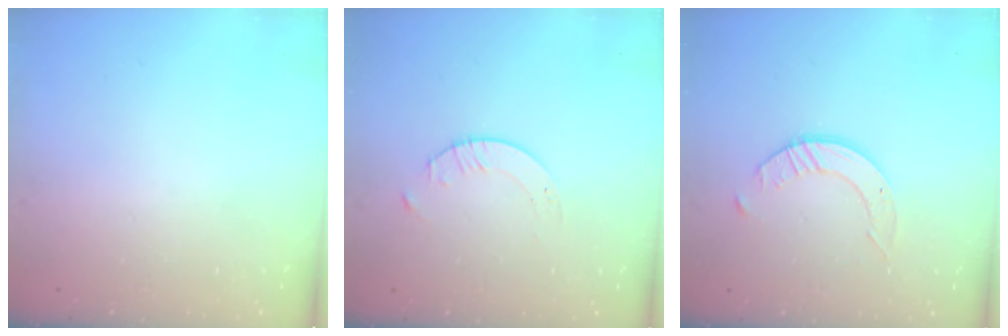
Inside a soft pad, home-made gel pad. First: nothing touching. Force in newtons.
{"total": 1.7, "press": 1.7, "slide": 0.2}
{"total": 3.5, "press": 3.5, "slide": 0.3}